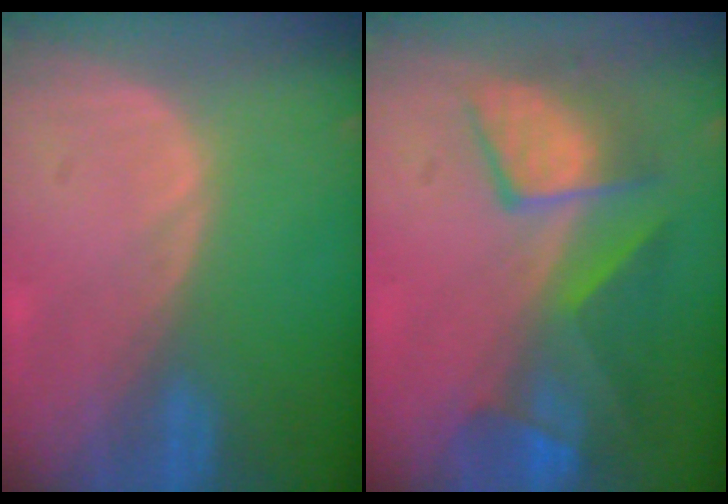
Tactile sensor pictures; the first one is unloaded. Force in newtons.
{"total": 8.2, "press": 7.9, "slide": 1.8}